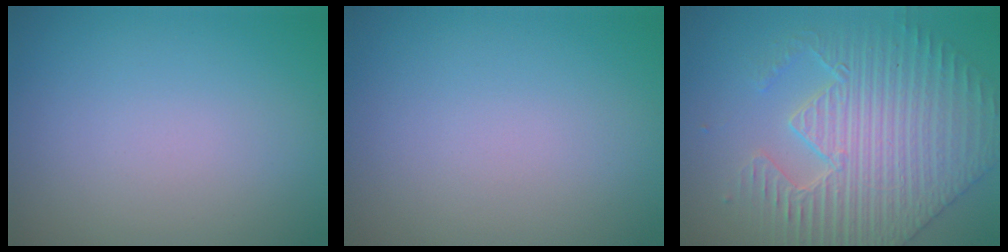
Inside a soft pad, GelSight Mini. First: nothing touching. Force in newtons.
{"total": 0.0}
{"total": 5.6, "press": 5.2, "slide": 2.2}